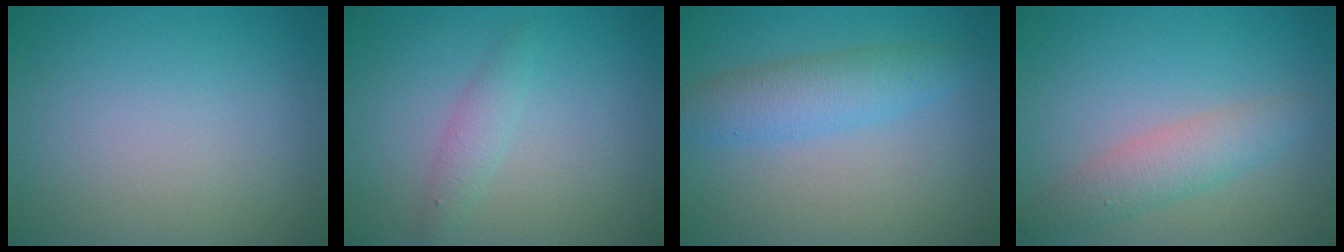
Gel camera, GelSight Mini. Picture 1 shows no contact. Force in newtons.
{"total": 1.6, "press": 1.6, "slide": 0.1}
{"total": 3.8, "press": 3.8, "slide": 0.1}
{"total": 3.2, "press": 3.2, "slide": 0.1}